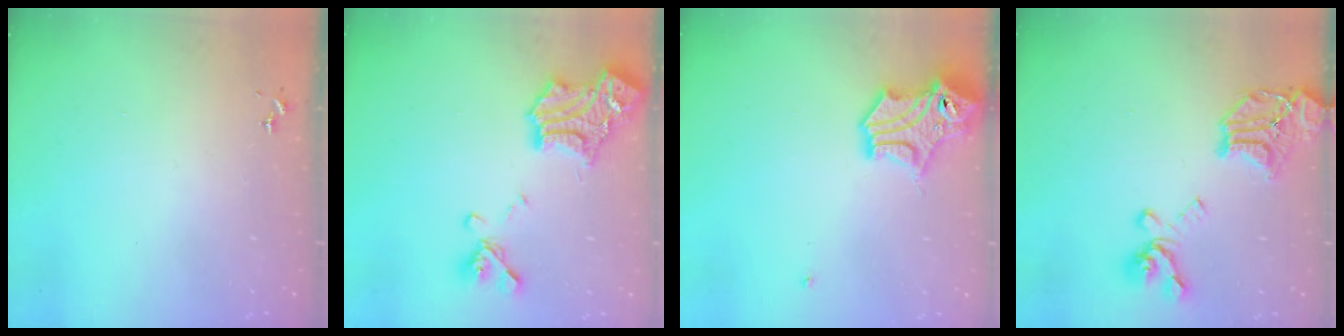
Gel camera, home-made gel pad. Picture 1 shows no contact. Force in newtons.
{"total": 22.9, "press": 22.8, "slide": 2.3}
{"total": 14.1, "press": 14.0, "slide": 1.9}
{"total": 20.3, "press": 20.2, "slide": 2.2}